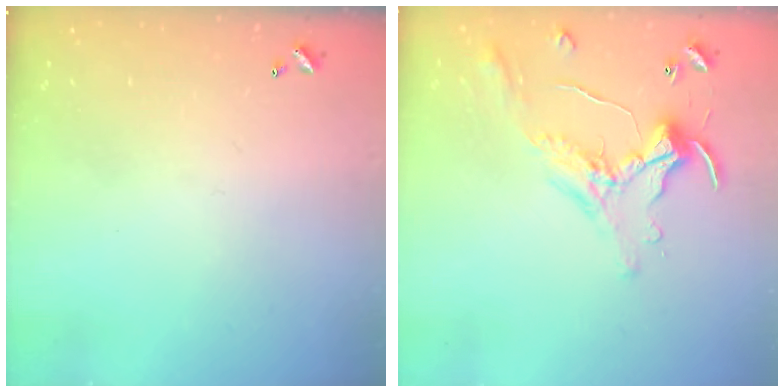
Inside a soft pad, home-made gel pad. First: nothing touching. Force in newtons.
{"total": 0.7, "press": 0.5, "slide": 0.4}